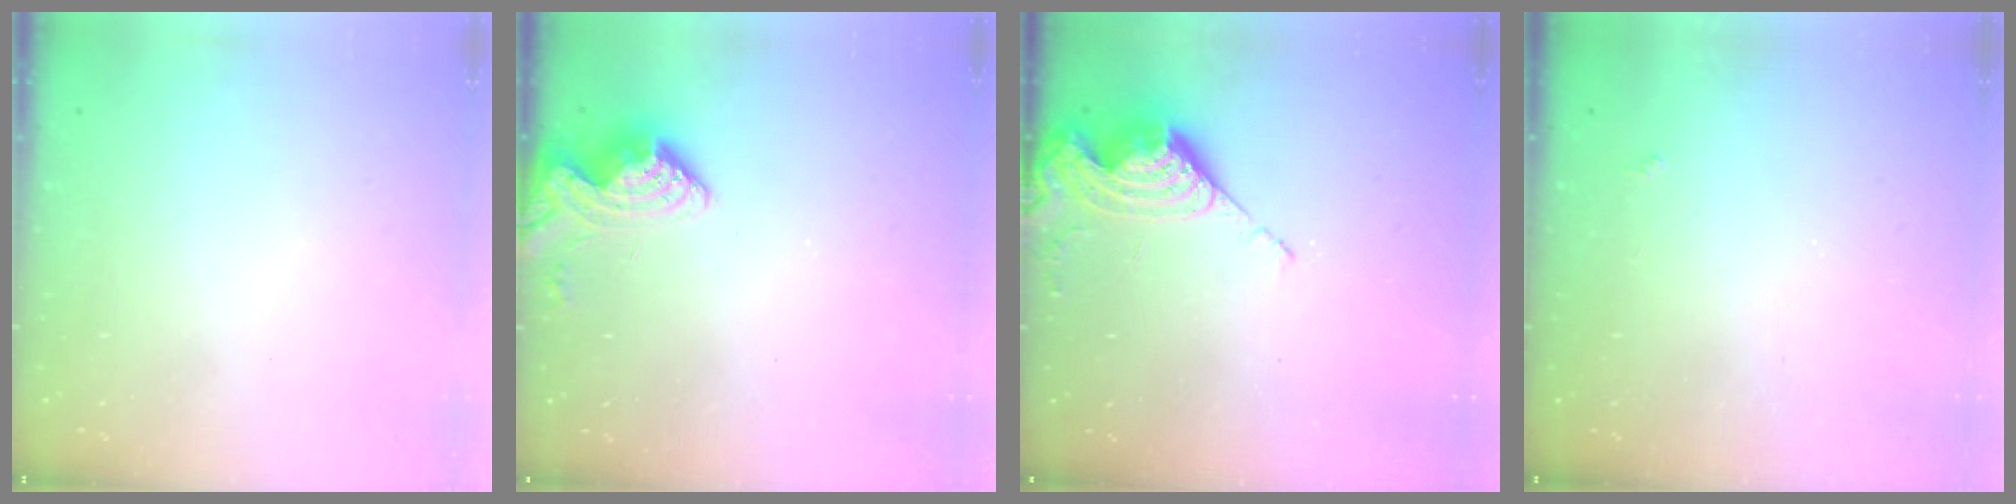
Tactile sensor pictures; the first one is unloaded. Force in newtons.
{"total": 7.8, "press": 7.7, "slide": 0.8}
{"total": 8.9, "press": 8.9, "slide": 0.9}
{"total": 2.1, "press": 2.1, "slide": 0.4}